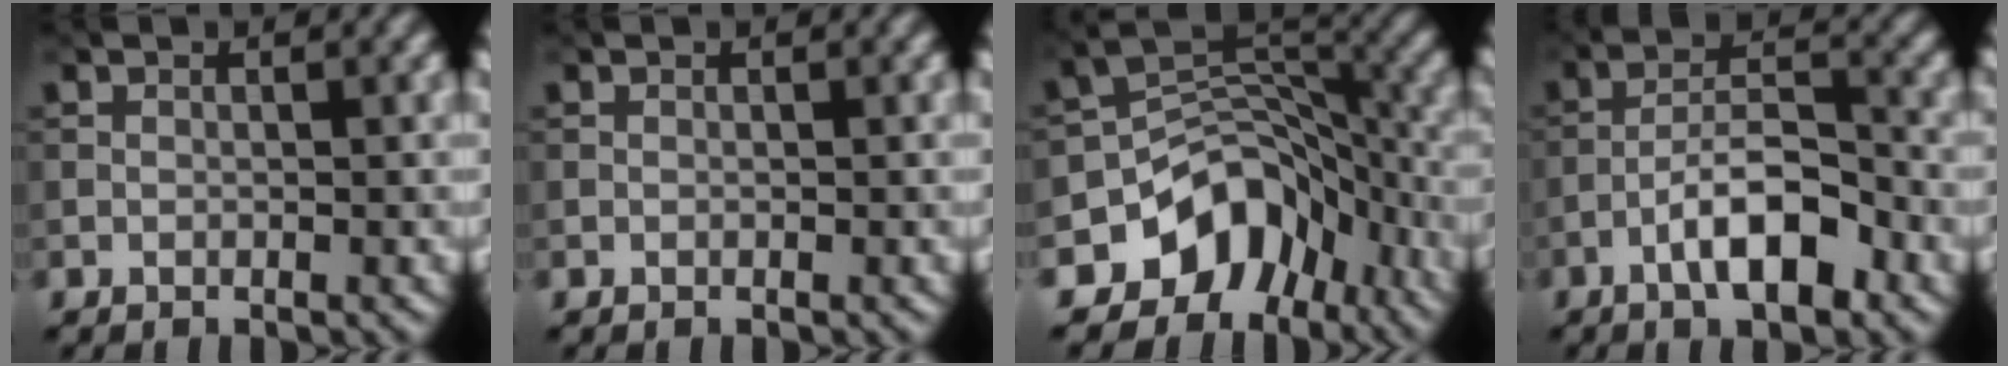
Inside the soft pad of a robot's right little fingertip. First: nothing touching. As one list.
[{"total": 0.0}, {"total": 9.1, "force": [-5.5, 6.2, 3.7], "torque": [-0.039, 0.007, -0.104]}, {"total": 6.3, "force": [-3.2, 1.8, 5.1], "torque": [-0.086, 0.014, -0.058]}]